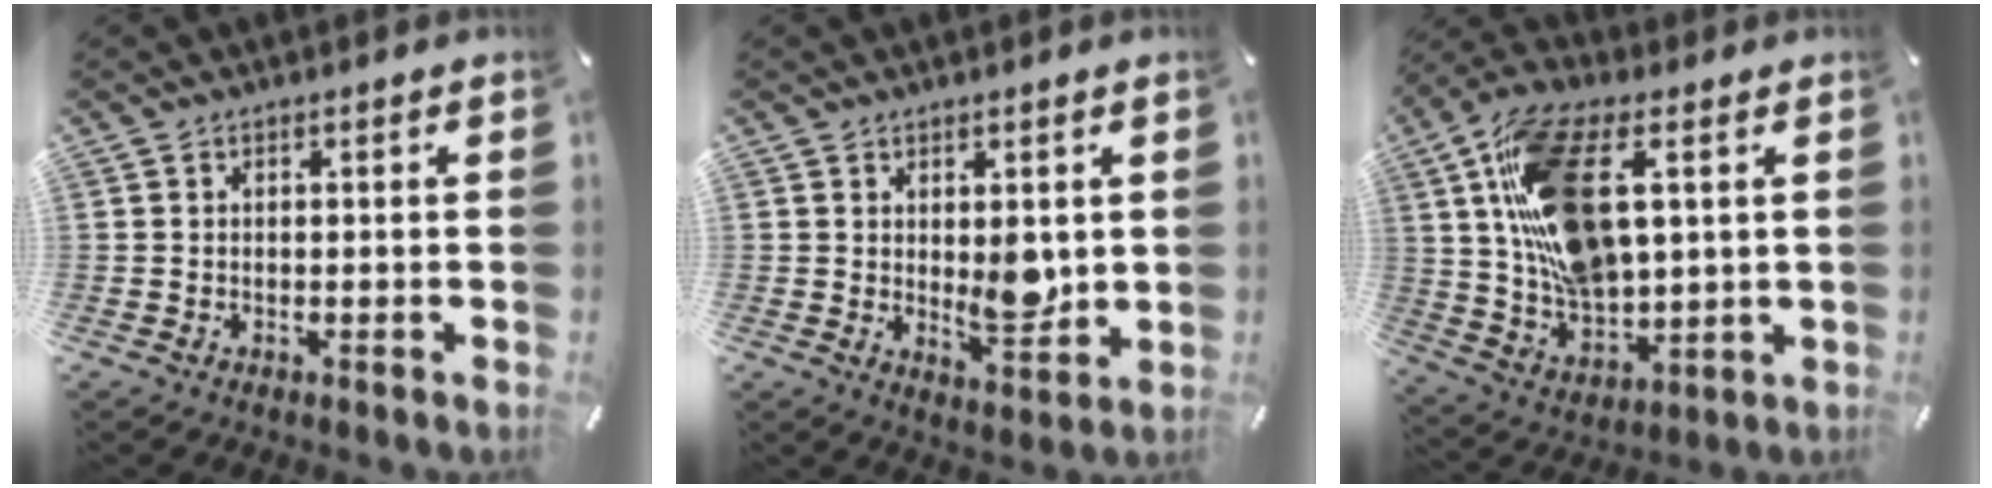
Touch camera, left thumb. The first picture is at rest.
{"total": 7.8, "force": [1.1, 4.1, 6.6], "torque": [-0.092, -0.018, 0.016]}
{"total": 19.8, "force": [6.0, 10.8, 15.4], "torque": [-0.319, -0.009, 0.107]}